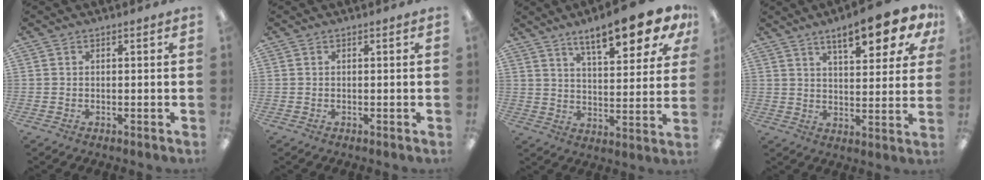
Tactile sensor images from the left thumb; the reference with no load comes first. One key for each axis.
{"total": 0.0}
{"total": 14.4, "fx": 10.3, "fy": 4.1, "fz": 9.2, "tx": -0.130, "ty": -0.056, "tz": 0.168}
{"total": 12.7, "fx": 8.1, "fy": 4.0, "fz": 9.0, "tx": -0.125, "ty": -0.038, "tz": 0.130}